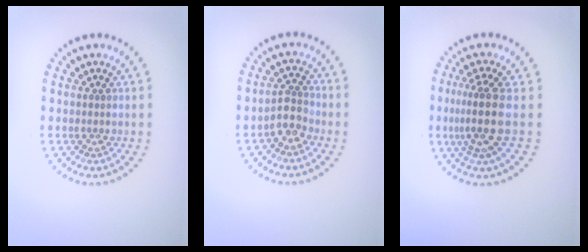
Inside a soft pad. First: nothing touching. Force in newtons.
{"total": 2.5, "press": 2.1, "slide": 1.2}
{"total": 3.9, "press": 3.0, "slide": 2.5}